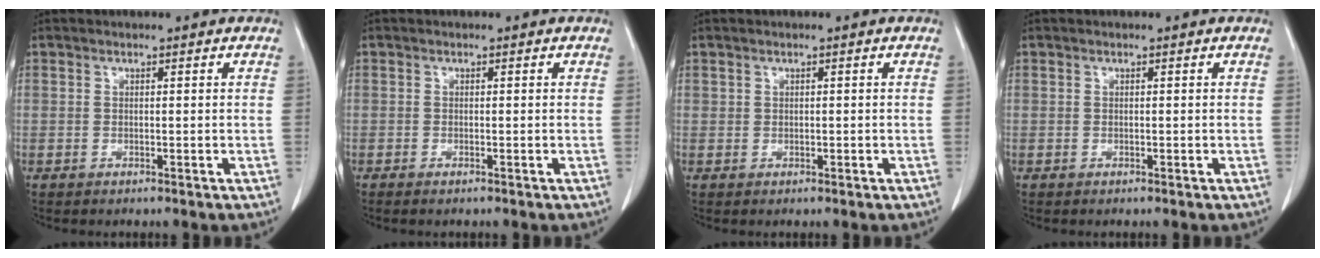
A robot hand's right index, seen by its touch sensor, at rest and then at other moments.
{"total": 0.7, "force": [-0.5, 0.1, 0.5], "torque": [-0.011, -0.001, -0.008]}
{"total": 0.5, "force": [0.1, 0.5, 0.2], "torque": [-0.003, 0.003, 0.002]}
{"total": 0.0}